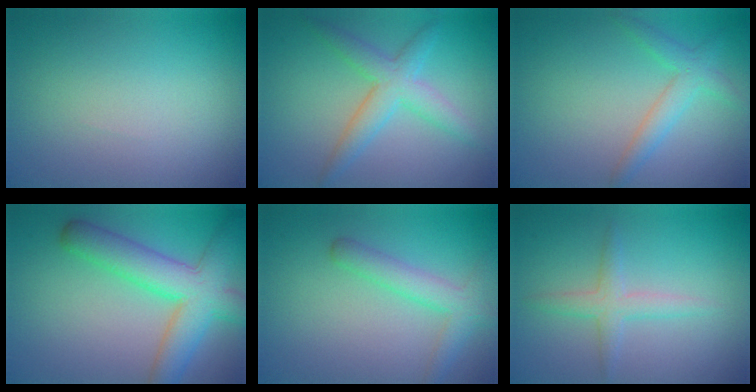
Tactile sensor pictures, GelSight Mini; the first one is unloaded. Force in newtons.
{"total": 3.9, "press": 3.9, "slide": 0.2}
{"total": 2.6, "press": 2.6, "slide": 0.2}
{"total": 7.2, "press": 7.2, "slide": 0.3}
{"total": 3.0, "press": 3.0, "slide": 0.2}
{"total": 2.2, "press": 2.2, "slide": 0.1}